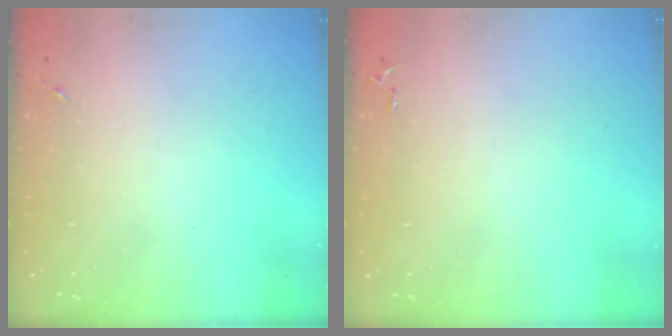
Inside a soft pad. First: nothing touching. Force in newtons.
{"total": 2.6, "press": 2.6, "slide": 0.3}